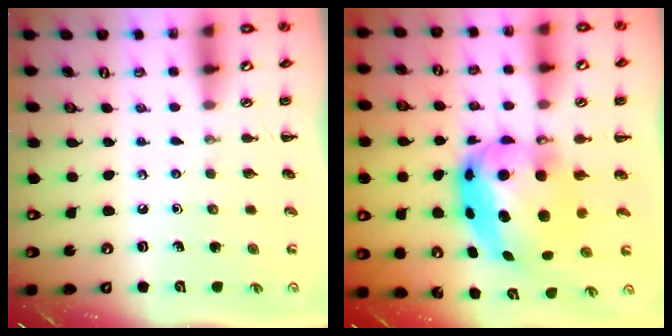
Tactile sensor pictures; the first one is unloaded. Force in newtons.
{"total": 10.6, "press": 10.2, "slide": 2.8}